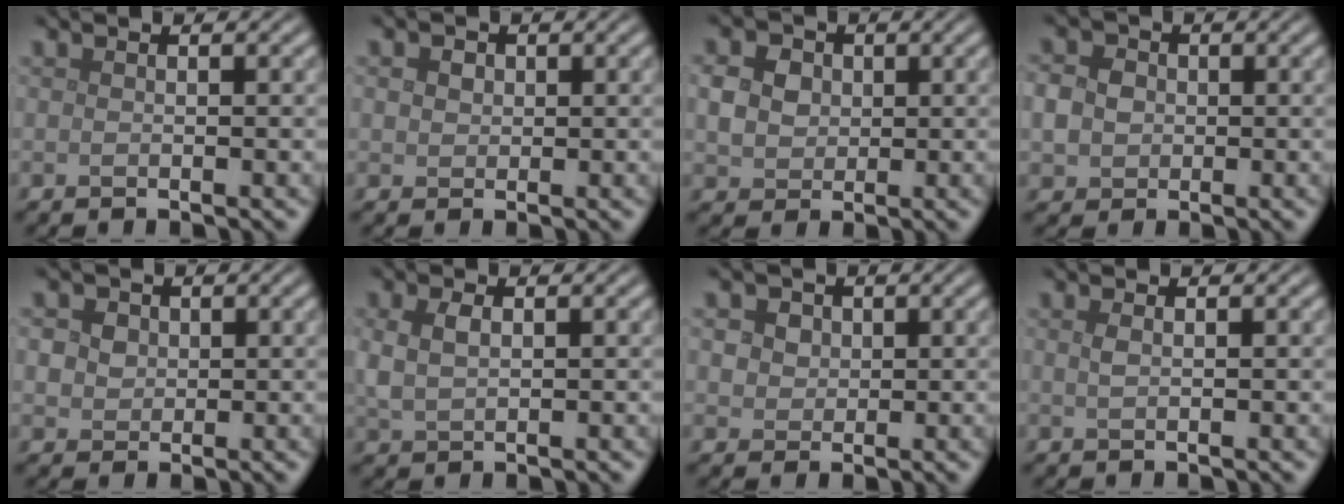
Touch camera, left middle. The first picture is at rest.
{"total": 1.7, "force": [0.6, 1.4, 0.7], "torque": [-0.011, 0.008, 0.003]}
{"total": 3.7, "force": [0.7, 3.1, 1.9], "torque": [-0.042, 0.009, 0.012]}
{"total": 3.1, "force": [0.0, 2.8, 1.4], "torque": [-0.025, 0.005, -0.003]}
{"total": 4.1, "force": [1.6, 3.3, 2.0], "torque": [-0.033, 0.017, 0.016]}
{"total": 2.4, "force": [0.5, 1.6, 1.7], "torque": [-0.044, 0.000, 0.014]}
{"total": 4.2, "force": [1.9, 3.2, 2.0], "torque": [-0.038, 0.012, 0.021]}
{"total": 0.7, "force": [0.3, 0.3, 0.6], "torque": [-0.013, 0.003, 0.006]}